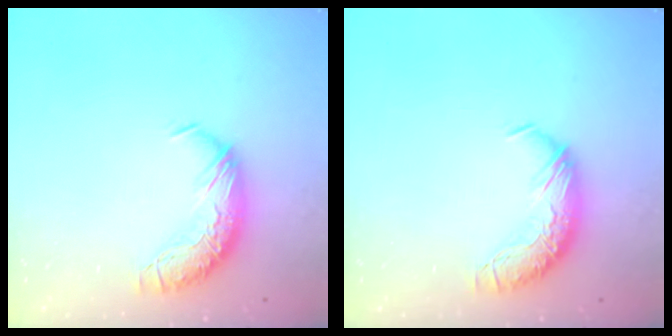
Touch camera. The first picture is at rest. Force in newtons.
{"total": 0.0}